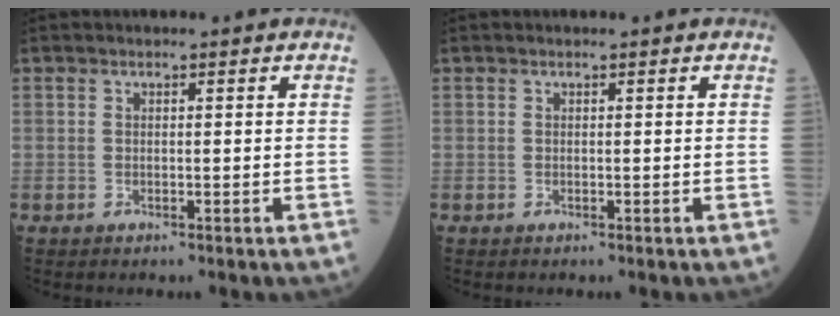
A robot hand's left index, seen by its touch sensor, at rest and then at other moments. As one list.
[{"total": 0.0}]